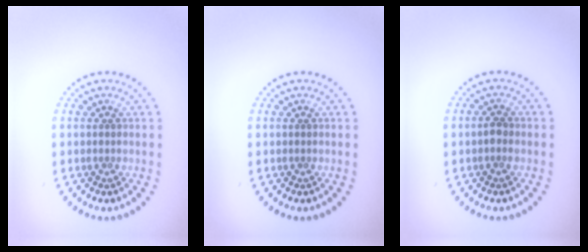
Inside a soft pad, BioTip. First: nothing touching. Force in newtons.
{"total": 0.0}
{"total": 0.9, "press": 0.9, "slide": 0.2}